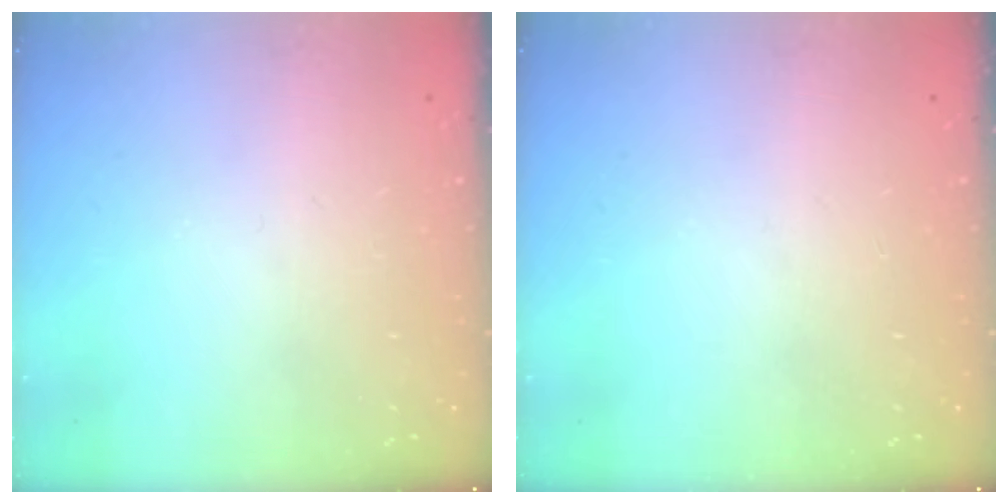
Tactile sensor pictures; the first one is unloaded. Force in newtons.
{"total": 0.0}